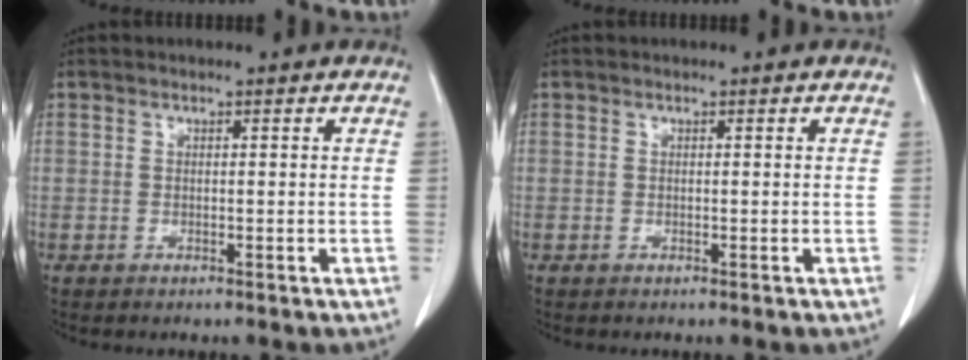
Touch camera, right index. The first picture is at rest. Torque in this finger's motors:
{"motor_torque": [0.00, 0.00, 0.00, 0.00]}